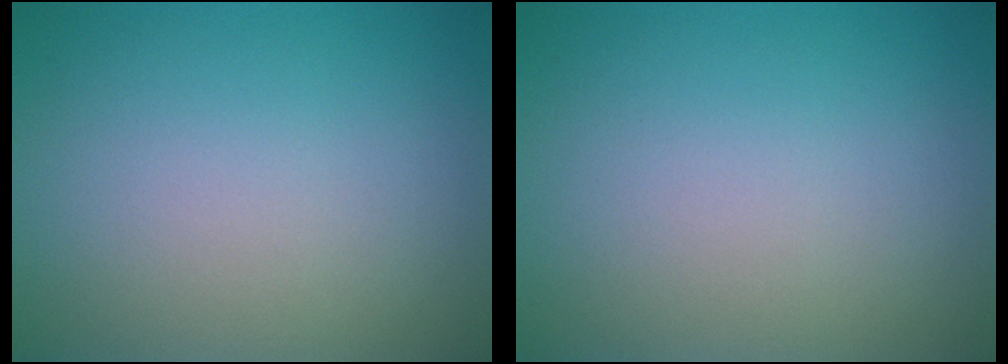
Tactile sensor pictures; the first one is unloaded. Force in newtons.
{"total": 0.0}